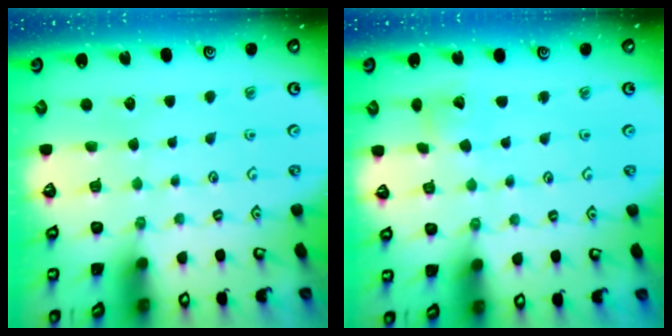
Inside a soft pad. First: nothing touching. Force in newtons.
{"total": 3.0, "press": 3.0, "slide": 0.2}